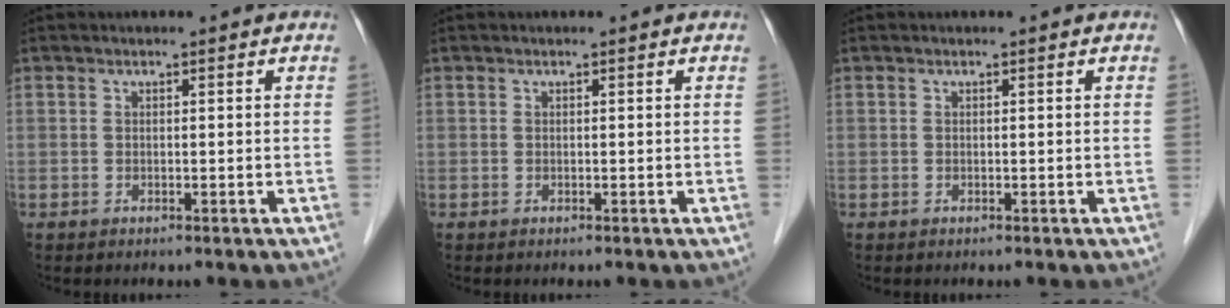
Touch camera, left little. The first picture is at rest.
{"total": 0.0}
{"total": 0.0}